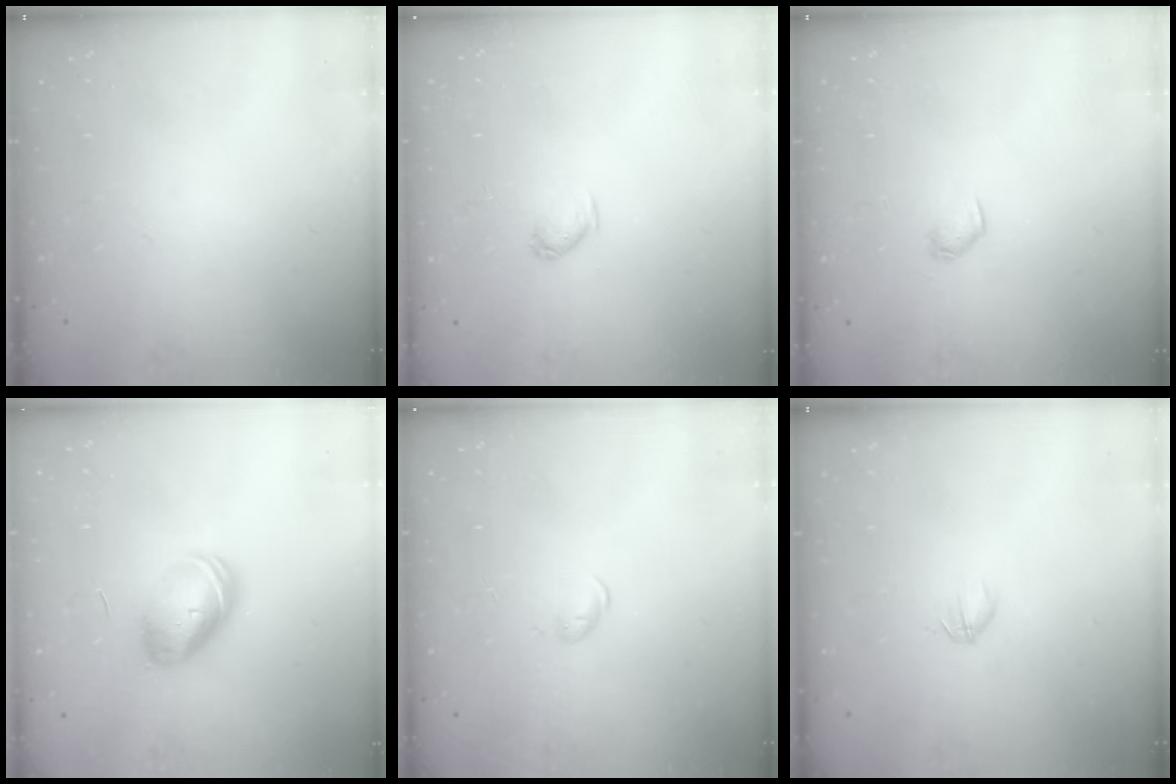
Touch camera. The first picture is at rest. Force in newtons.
{"total": 3.6, "press": 3.6, "slide": 0.6}
{"total": 2.8, "press": 2.7, "slide": 0.6}
{"total": 8.8, "press": 8.7, "slide": 0.8}
{"total": 3.8, "press": 3.7, "slide": 0.6}
{"total": 2.7, "press": 2.6, "slide": 0.8}